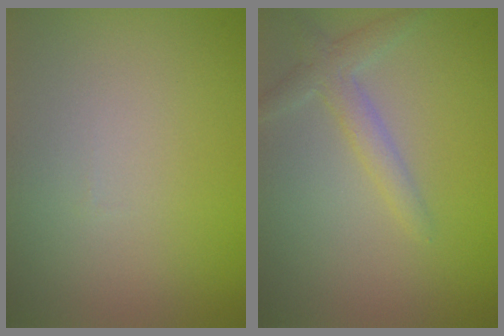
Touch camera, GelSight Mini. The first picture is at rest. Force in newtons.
{"total": 2.2, "press": 2.2, "slide": 0.1}